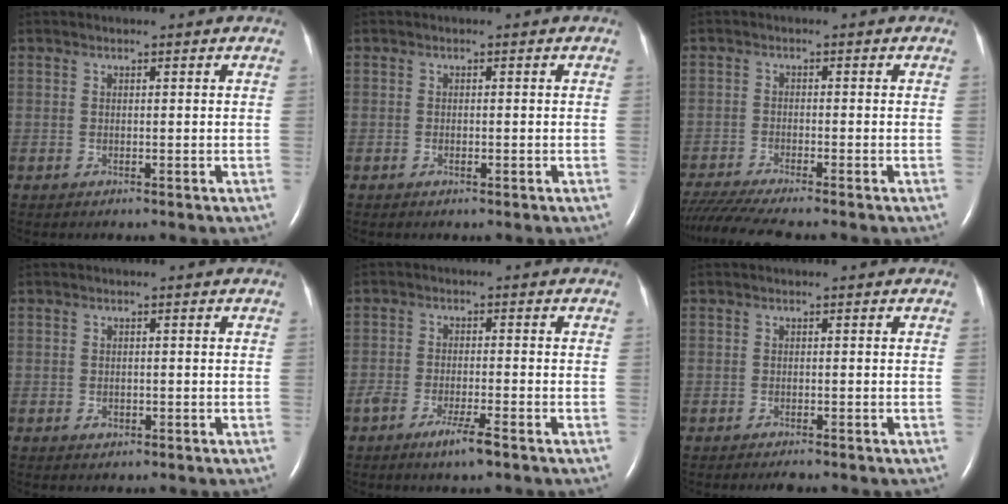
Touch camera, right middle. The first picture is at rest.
{"total": 0.6, "force": [-0.3, 0.2, 0.5], "torque": [-0.011, 0.000, -0.004]}
{"total": 8.6, "force": [-7.5, -0.6, 4.1], "torque": [-0.065, -0.026, -0.126]}
{"total": 1.1, "force": [-0.5, 0.8, 0.6], "torque": [-0.013, 0.001, -0.004]}
{"total": 4.3, "force": [-2.8, 0.2, 3.2], "torque": [-0.064, -0.007, -0.053]}
{"total": 1.5, "force": [-1.3, 0.2, 0.6], "torque": [-0.014, -0.004, -0.018]}